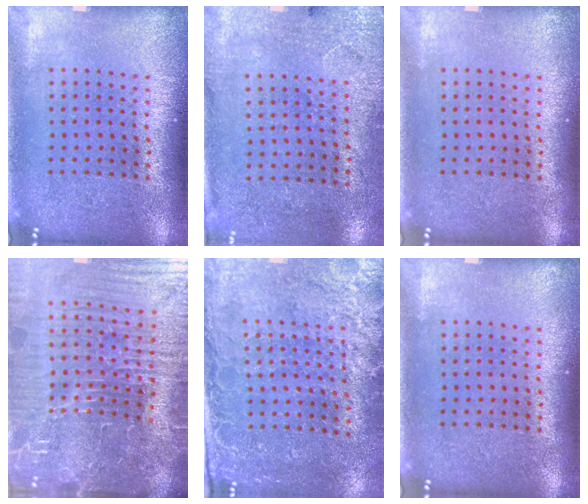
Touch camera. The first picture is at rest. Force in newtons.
{"total": 2.7, "press": 2.2, "slide": 1.6}
{"total": 0.0}
{"total": 7.5, "press": 6.7, "slide": 3.4}
{"total": 2.7, "press": 2.4, "slide": 1.2}
{"total": 0.0}